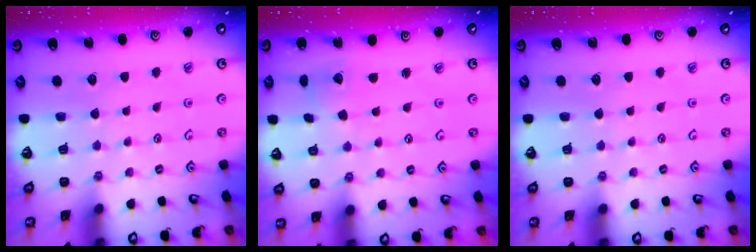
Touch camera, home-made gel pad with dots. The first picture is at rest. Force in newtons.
{"total": 4.1, "press": 4.1, "slide": 0.5}
{"total": 0.0}